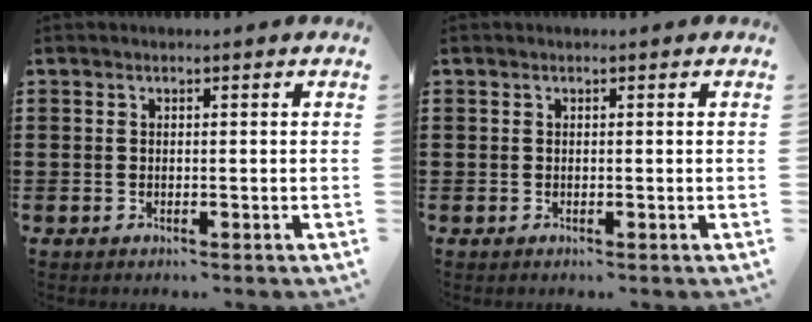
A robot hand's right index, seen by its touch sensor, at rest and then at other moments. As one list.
[{"total": 0.0}]